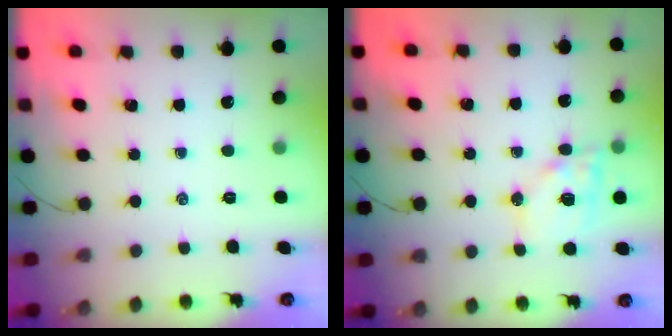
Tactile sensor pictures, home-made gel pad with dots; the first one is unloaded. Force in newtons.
{"total": 13.4, "press": 13.1, "slide": 2.6}